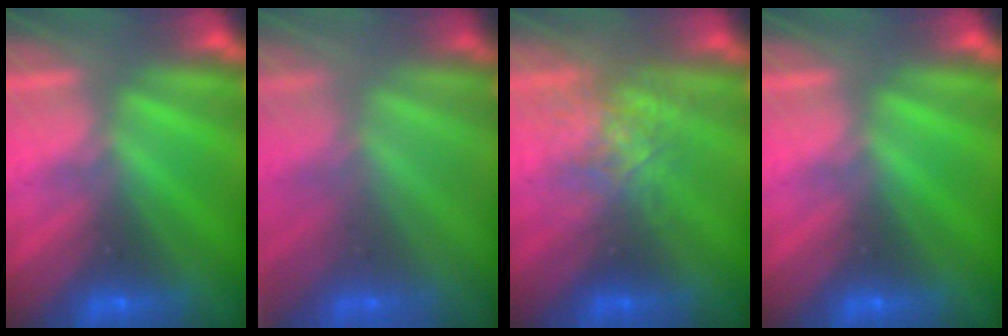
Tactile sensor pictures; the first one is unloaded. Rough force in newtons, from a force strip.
{"total": 2.2}
{"total": 2.6}
{"total": 0.0}